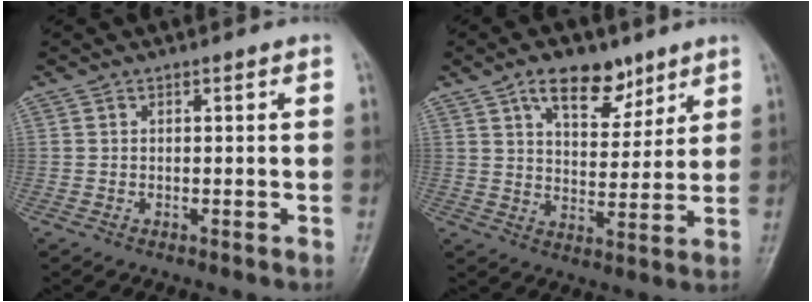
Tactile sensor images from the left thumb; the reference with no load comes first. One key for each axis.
{"total": 10.5, "fx": 6.5, "fy": 5.6, "fz": 6.0, "tx": -0.061, "ty": -0.037, "tz": 0.109}